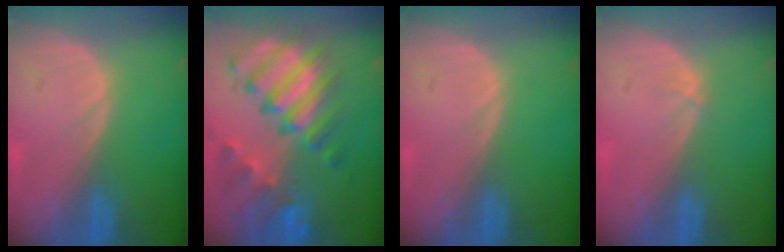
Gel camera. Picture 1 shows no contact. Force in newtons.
{"total": 11.5, "press": 9.9, "slide": 5.8}
{"total": 0.0}
{"total": 0.6, "press": 0.4, "slide": 0.3}